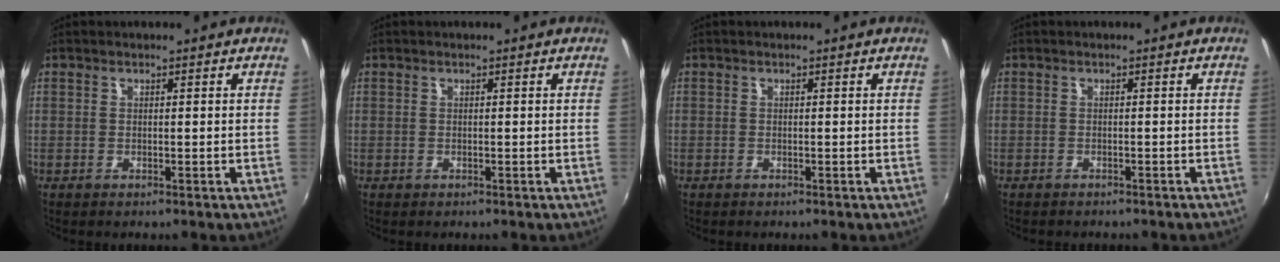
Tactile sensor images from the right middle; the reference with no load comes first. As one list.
[{"total": 0.0}, {"total": 0.6, "force": [-0.4, 0.4, 0.0], "torque": [-0.001, -0.001, -0.009]}, {"total": 2.4, "force": [-2.1, 0.6, 0.8], "torque": [-0.023, -0.011, -0.029]}]